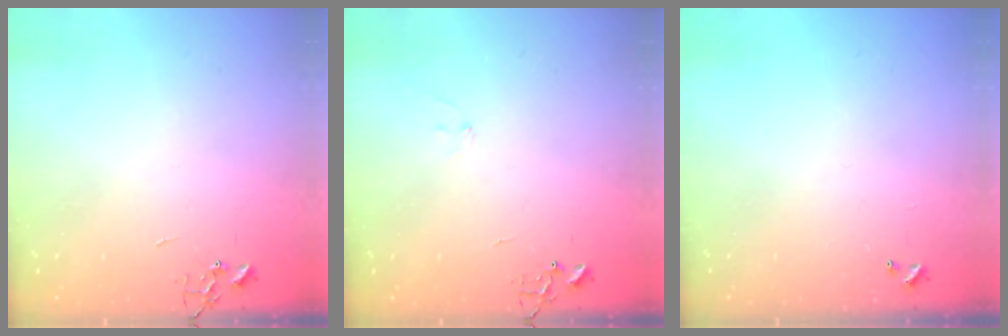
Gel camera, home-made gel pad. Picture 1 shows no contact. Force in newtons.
{"total": 7.0, "press": 7.0, "slide": 0.7}
{"total": 0.0}